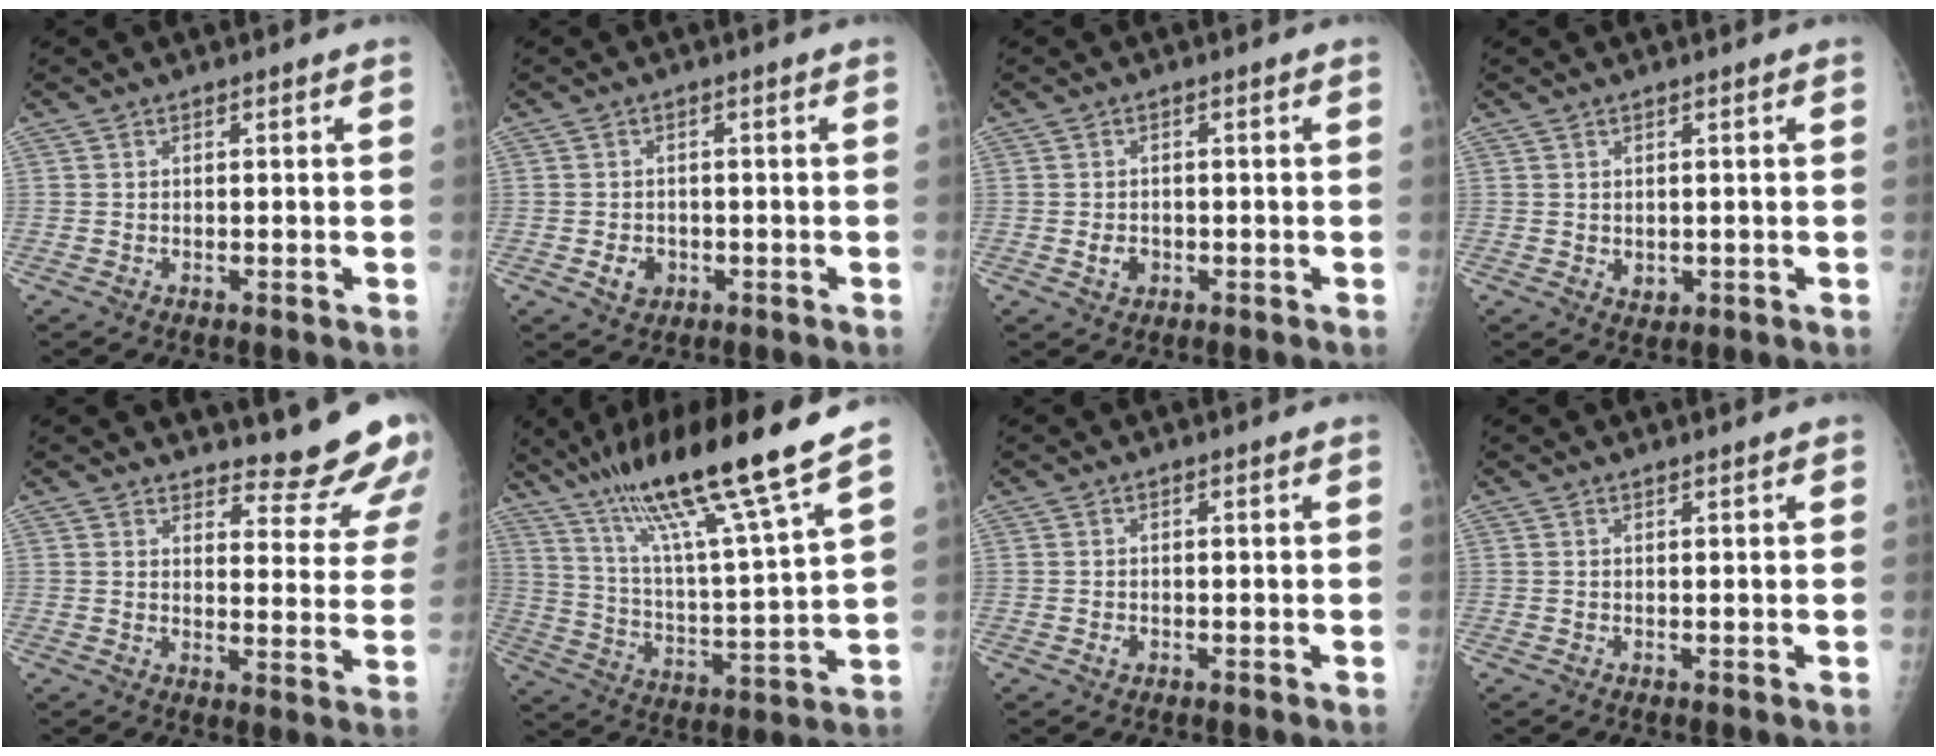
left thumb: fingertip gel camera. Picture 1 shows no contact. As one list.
[{"total": 3.2, "force": [-1.0, 2.6, 1.6], "torque": [-0.015, 0.003, -0.009]}, {"total": 2.5, "force": [-0.6, 1.9, 1.4], "torque": [-0.017, 0.003, -0.006]}, {"total": 2.1, "force": [0.0, 1.5, 1.4], "torque": [-0.014, -0.004, 0.007]}, {"total": 12.3, "force": [11.8, 2.4, 2.3], "torque": [0.007, -0.120, 0.132]}, {"total": 21.4, "force": [15.5, 0.5, 14.8], "torque": [-0.235, -0.058, 0.271]}, {"total": 0.8, "force": [-0.2, 0.6, 0.5], "torque": [-0.005, 0.000, -0.003]}, {"total": 0.6, "force": [0.4, 0.1, 0.3], "torque": [-0.005, -0.001, 0.007]}]